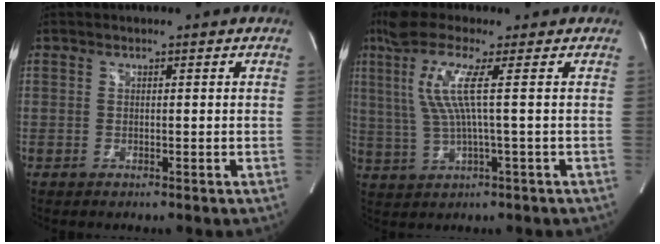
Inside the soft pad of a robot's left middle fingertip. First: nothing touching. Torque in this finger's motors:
{"motor_torque": [1.44, -0.25, 0.32, 0.20]}